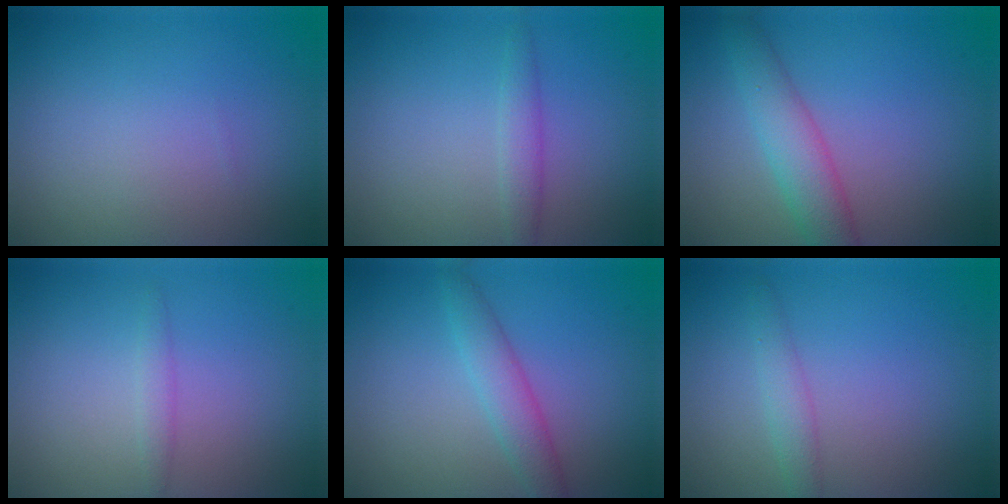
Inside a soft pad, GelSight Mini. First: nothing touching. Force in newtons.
{"total": 1.7, "press": 1.7, "slide": 0.1}
{"total": 4.2, "press": 4.2, "slide": 0.2}
{"total": 1.0, "press": 1.0, "slide": 0.0}
{"total": 2.7, "press": 2.7, "slide": 0.1}
{"total": 1.8, "press": 1.7, "slide": 0.2}